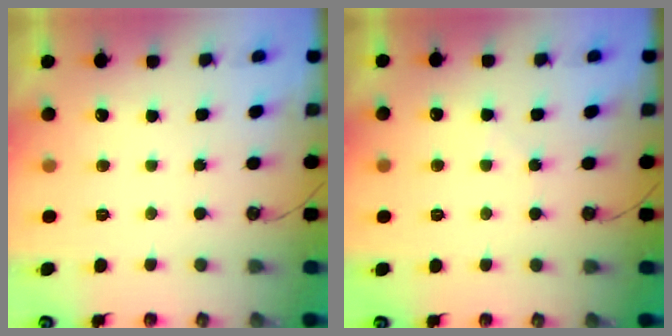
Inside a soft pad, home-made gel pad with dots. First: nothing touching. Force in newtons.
{"total": 3.4, "press": 3.3, "slide": 0.6}